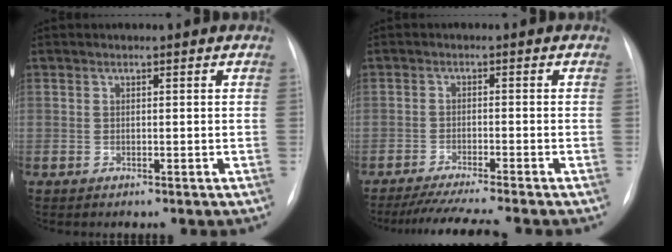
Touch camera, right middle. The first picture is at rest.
{"total": 8.8, "force": [-7.6, -1.0, 4.2], "torque": [-0.057, -0.023, -0.120]}